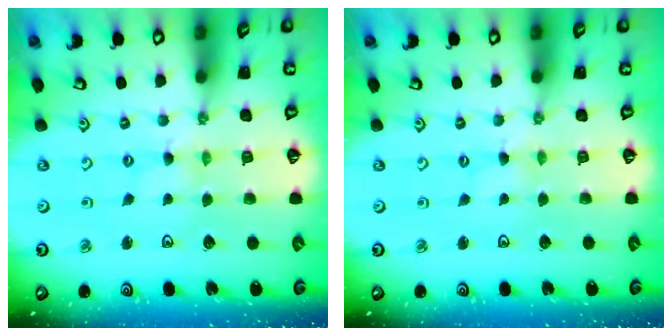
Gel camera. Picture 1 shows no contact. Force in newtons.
{"total": 0.0}